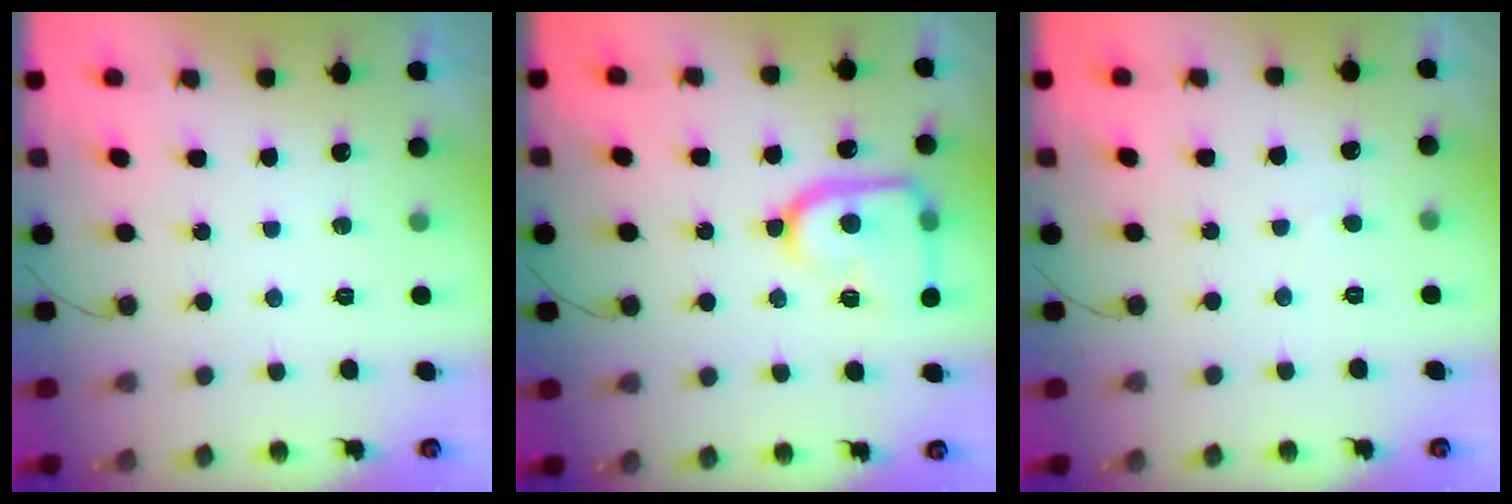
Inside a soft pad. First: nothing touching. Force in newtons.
{"total": 17.0, "press": 16.9, "slide": 1.6}
{"total": 1.9, "press": 1.9, "slide": 0.2}